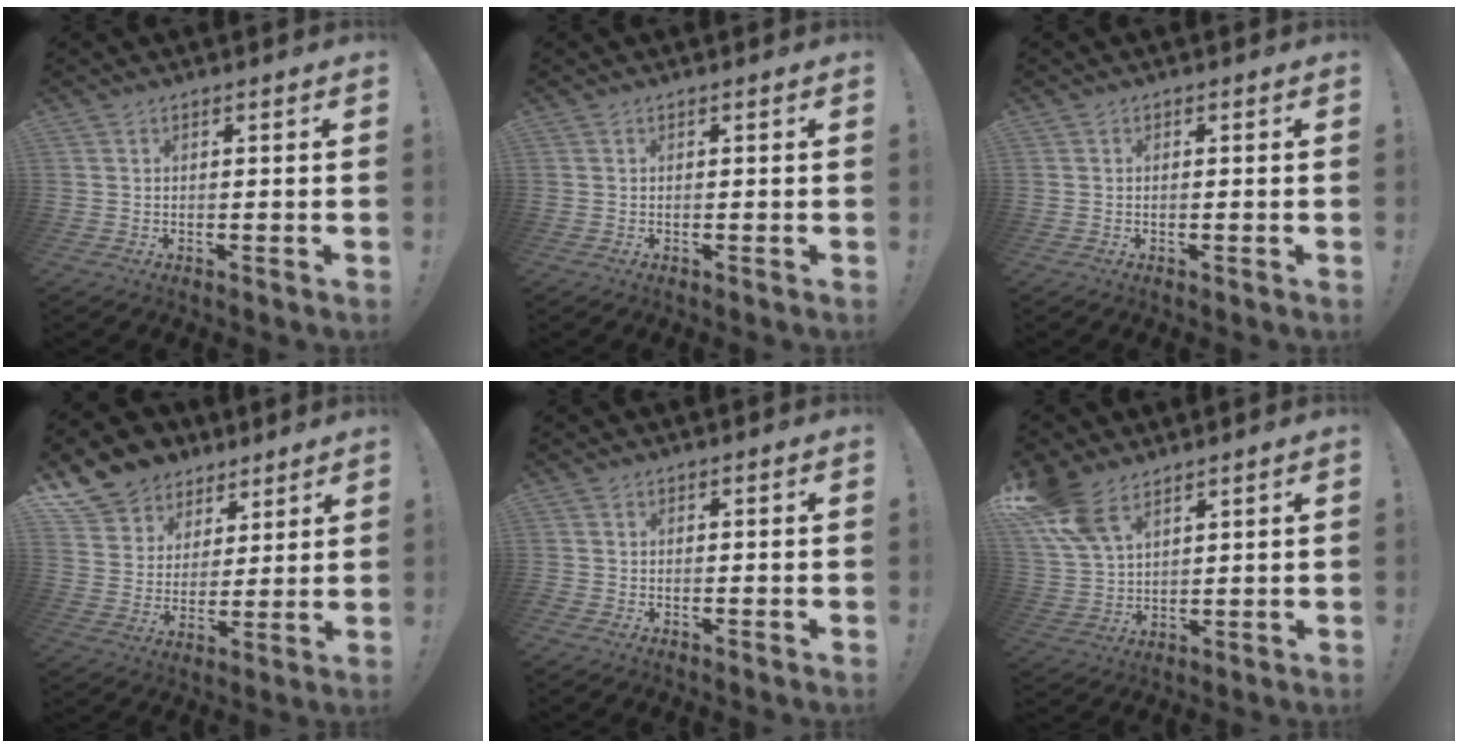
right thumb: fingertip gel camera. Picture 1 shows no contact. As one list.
[{"total": 0.0}, {"total": 0.0}, {"total": 12.1, "force": [8.0, 8.8, 2.3], "torque": [-0.037, -0.062, 0.162]}, {"total": 0.7, "force": [-0.5, 0.6, 0.1], "torque": [0.000, 0.002, -0.008]}, {"total": 11.9, "force": [8.1, 6.3, 6.1], "torque": [-0.111, -0.034, 0.160]}]